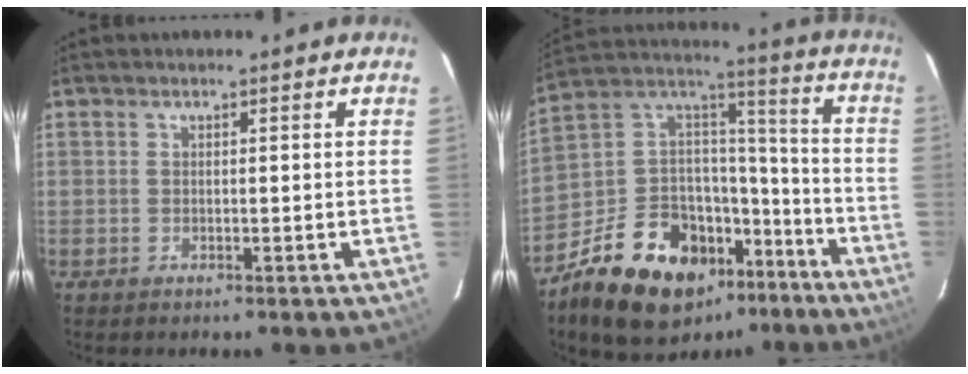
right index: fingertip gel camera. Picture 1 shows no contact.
{"total": 23.7, "force": [-13.7, 14.4, 12.8], "torque": [-0.266, 0.051, -0.207]}